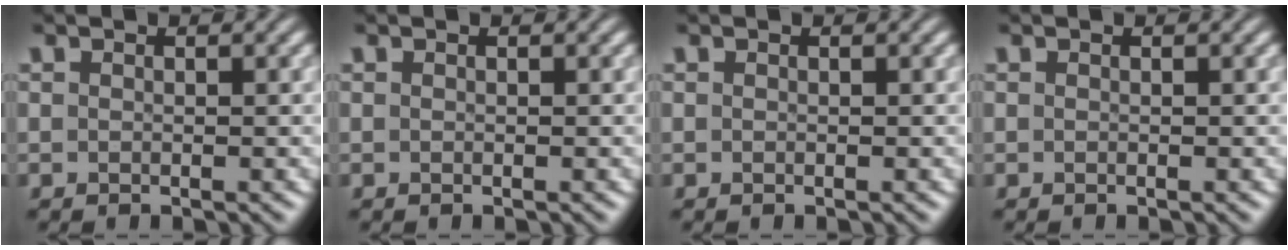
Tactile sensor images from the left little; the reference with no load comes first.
{"total": 0.0}
{"total": 0.0}
{"total": 0.0}